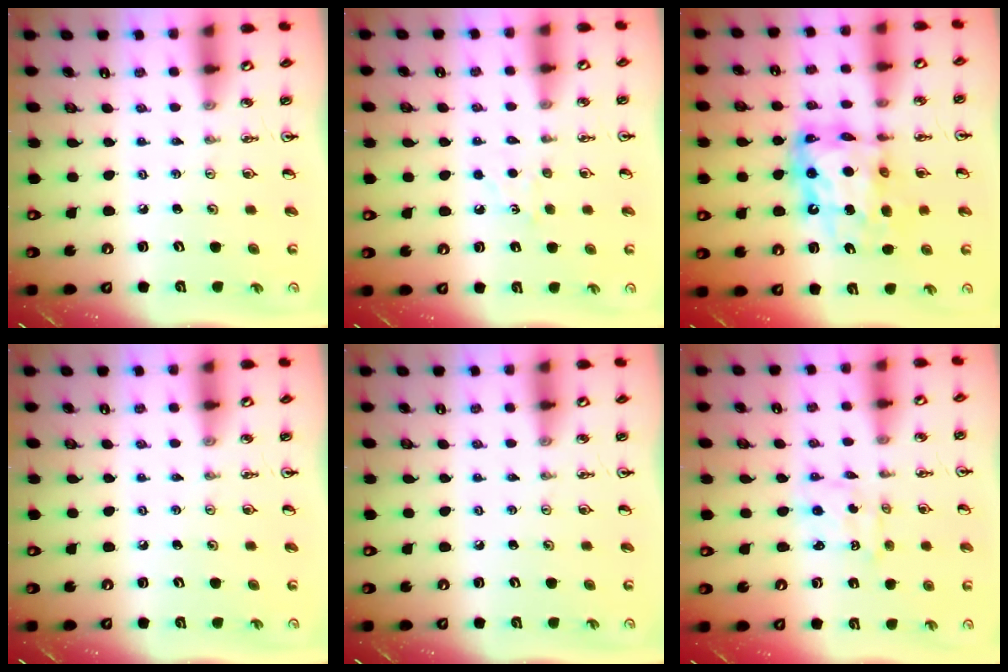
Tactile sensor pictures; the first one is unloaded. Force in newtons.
{"total": 4.6, "press": 4.6, "slide": 0.5}
{"total": 14.4, "press": 14.3, "slide": 1.5}
{"total": 0.0}
{"total": 0.0}
{"total": 1.2, "press": 1.2, "slide": 0.1}